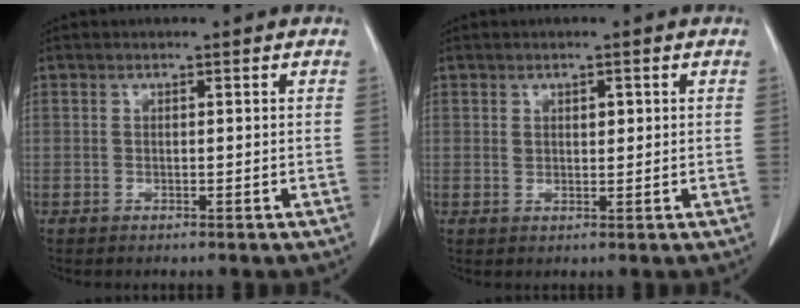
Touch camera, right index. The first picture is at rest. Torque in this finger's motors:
{"motor_torque": [-0.09, 0.05, 0.00, 0.00]}